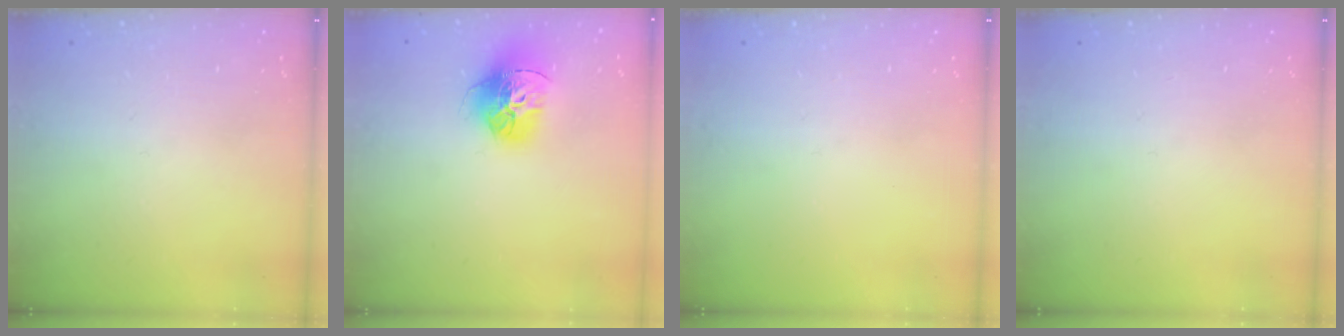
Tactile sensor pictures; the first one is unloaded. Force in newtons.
{"total": 15.5, "press": 15.4, "slide": 1.7}
{"total": 0.0}
{"total": 0.0}